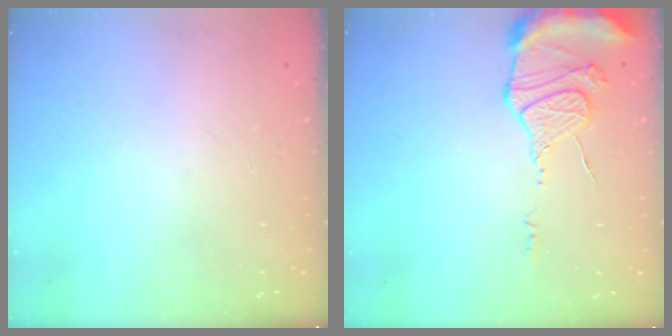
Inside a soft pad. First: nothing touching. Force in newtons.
{"total": 12.5, "press": 12.4, "slide": 1.1}